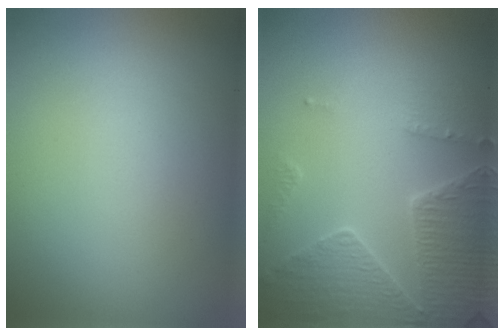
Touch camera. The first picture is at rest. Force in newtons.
{"total": 4.5, "press": 4.3, "slide": 1.4}